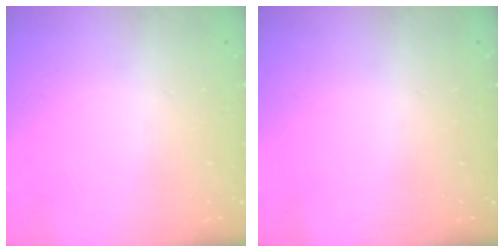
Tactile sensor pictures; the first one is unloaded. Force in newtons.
{"total": 0.0}